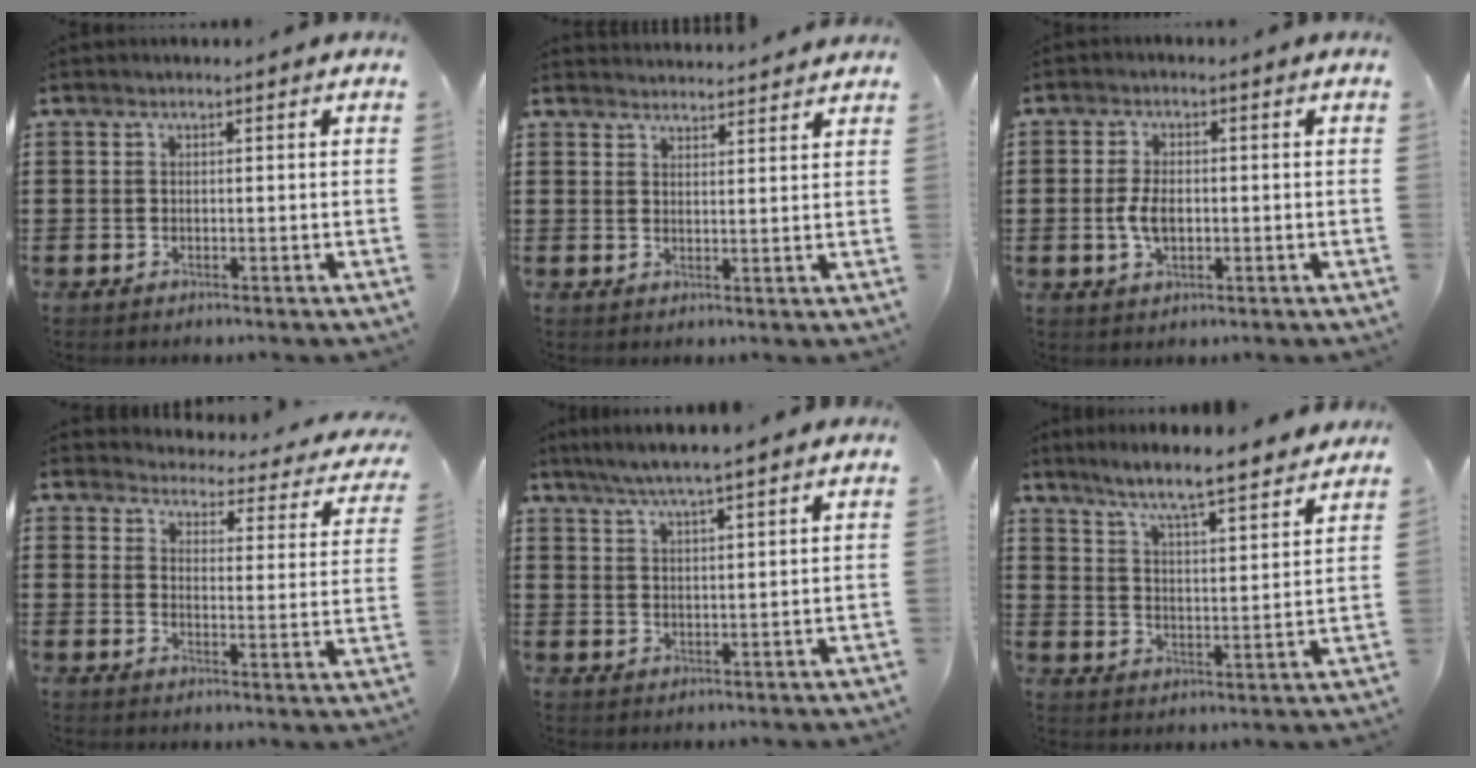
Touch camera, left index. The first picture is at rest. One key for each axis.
{"total": 2.6, "fx": 2.6, "fy": -0.1, "fz": -0.2, "tx": -0.003, "ty": -0.010, "tz": 0.050}
{"total": 4.3, "fx": -0.4, "fy": 2.3, "fz": 3.6, "tx": -0.089, "ty": -0.003, "tz": -0.013}
{"total": 3.0, "fx": 3.0, "fy": 0.3, "fz": 0.5, "tx": -0.025, "ty": -0.033, "tz": 0.043}
{"total": 4.8, "fx": 4.2, "fy": -0.2, "fz": 2.3, "tx": -0.056, "ty": -0.013, "tz": 0.074}
{"total": 6.0, "fx": 5.5, "fy": -0.5, "fz": 2.3, "tx": -0.071, "ty": -0.043, "tz": 0.089}